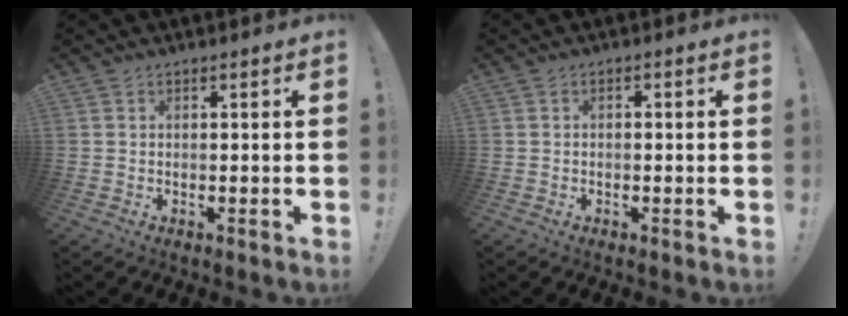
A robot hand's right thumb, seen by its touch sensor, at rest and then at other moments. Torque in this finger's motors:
{"motor_torque": [-0.22, -0.35, -0.18, 0.09, 0.01]}